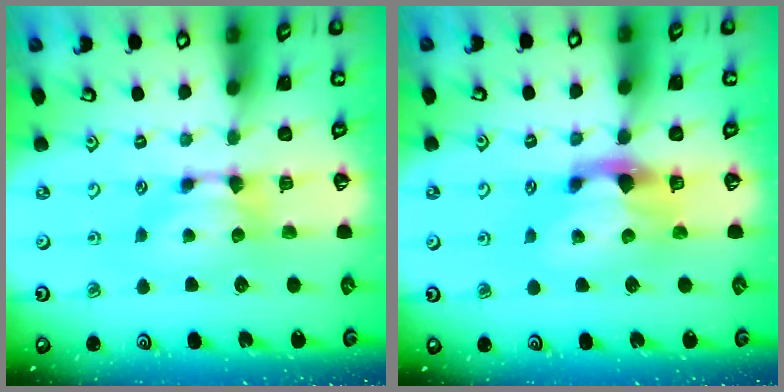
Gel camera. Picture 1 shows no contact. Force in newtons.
{"total": 3.0, "press": 2.6, "slide": 1.4}